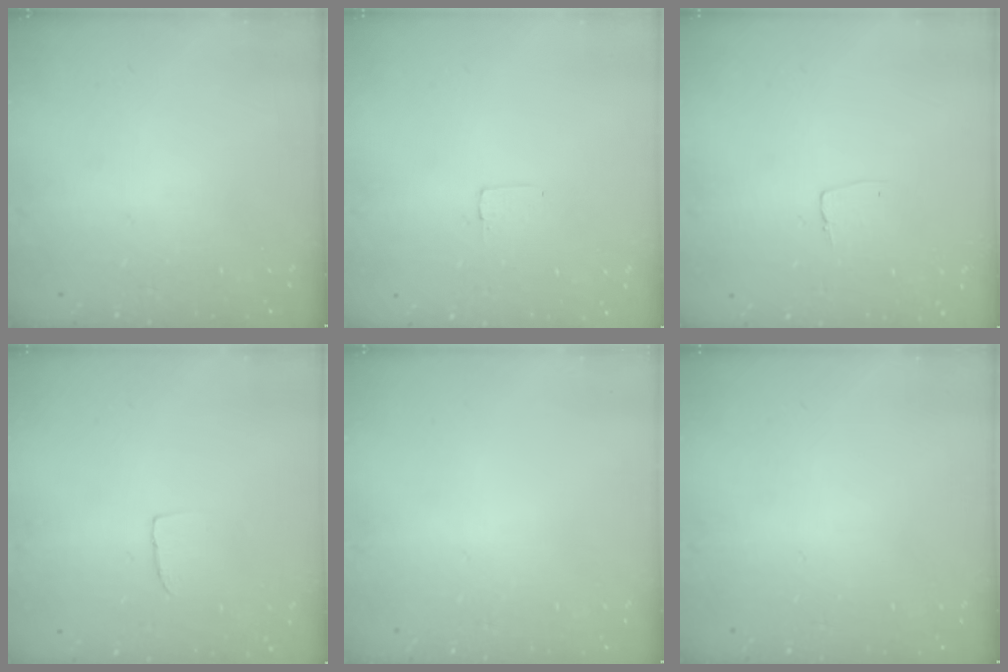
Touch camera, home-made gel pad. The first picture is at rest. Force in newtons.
{"total": 1.7, "press": 1.7, "slide": 0.1}
{"total": 3.8, "press": 3.8, "slide": 0.2}
{"total": 2.4, "press": 2.4, "slide": 0.1}
{"total": 0.0}
{"total": 0.0}